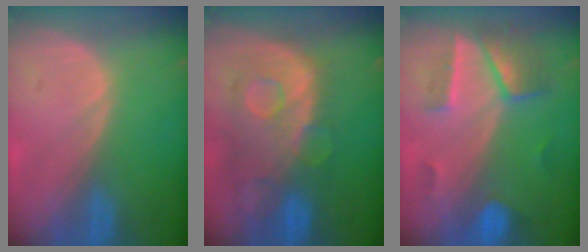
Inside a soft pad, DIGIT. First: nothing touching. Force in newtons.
{"total": 11.2, "press": 9.7, "slide": 5.5}
{"total": 6.9, "press": 6.4, "slide": 2.6}